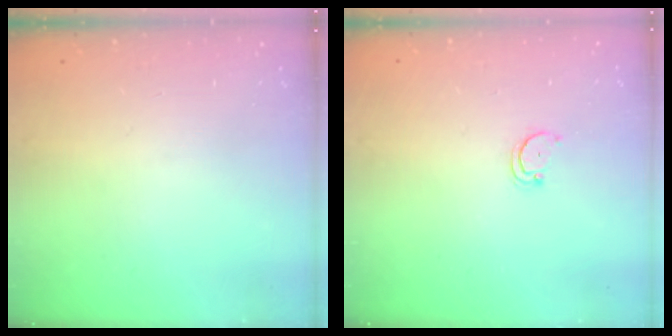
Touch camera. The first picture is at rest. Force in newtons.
{"total": 2.3, "press": 2.3, "slide": 0.2}